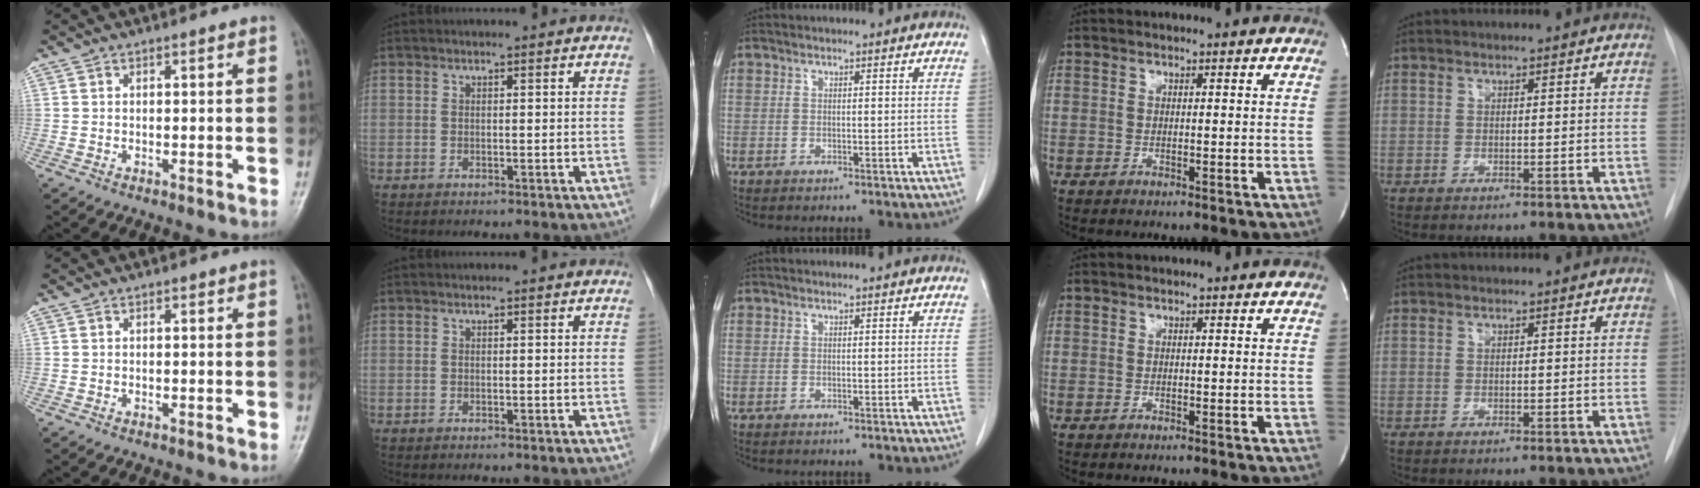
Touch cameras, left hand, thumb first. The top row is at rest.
{}